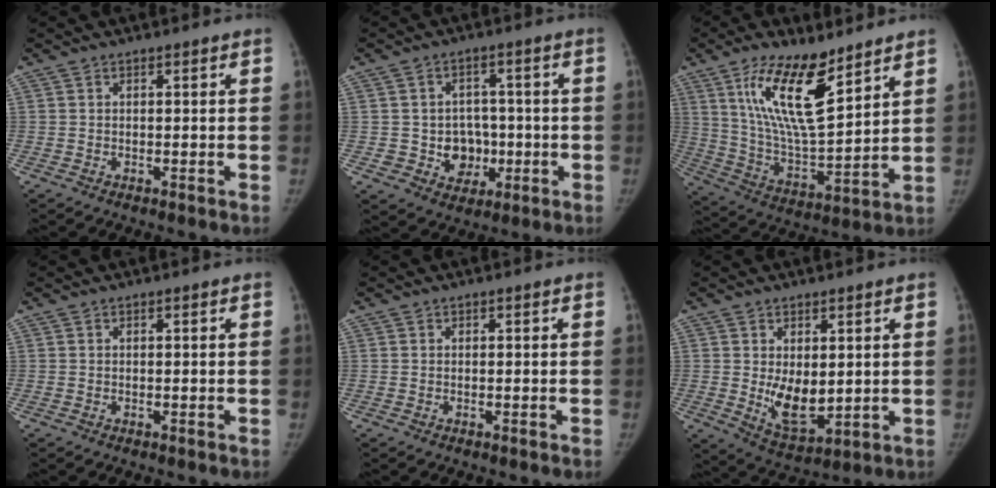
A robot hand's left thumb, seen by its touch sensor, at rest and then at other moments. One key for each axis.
{"total": 7.8, "fx": -1.1, "fy": 6.8, "fz": 3.6, "tx": -0.011, "ty": 0.012, "tz": -0.007}
{"total": 17.7, "fx": 10.1, "fy": 5.8, "fz": 13.3, "tx": -0.219, "ty": -0.060, "tz": 0.198}
{"total": 0.0}
{"total": 0.0}
{"total": 9.0, "fx": 0.7, "fy": 5.0, "fz": 7.4, "tx": -0.096, "ty": -0.025, "tz": 0.033}